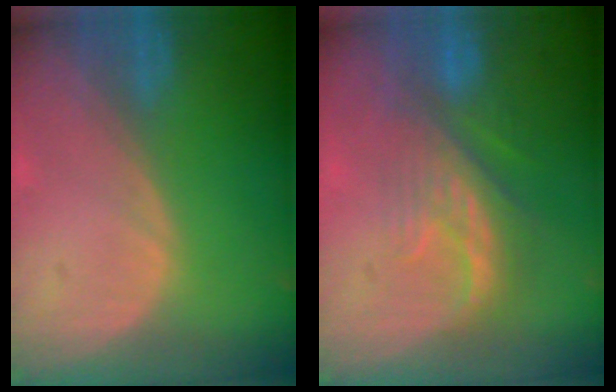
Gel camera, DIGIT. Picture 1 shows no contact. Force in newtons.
{"total": 8.2, "press": 7.4, "slide": 3.4}